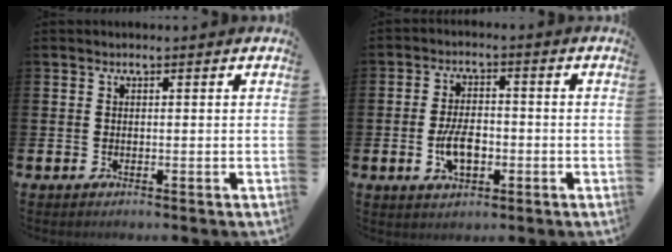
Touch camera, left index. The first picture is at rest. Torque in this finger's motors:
{"motor_torque": [1.37, 0.78, 0.24, 0.12]}